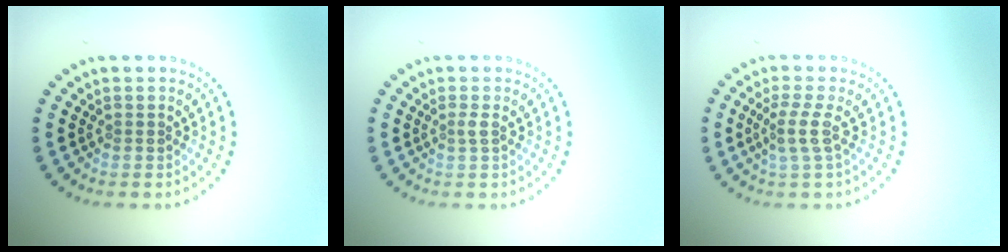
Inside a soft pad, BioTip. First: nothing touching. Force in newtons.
{"total": 0.8, "press": 0.5, "slide": 0.6}
{"total": 2.1, "press": 1.6, "slide": 1.4}